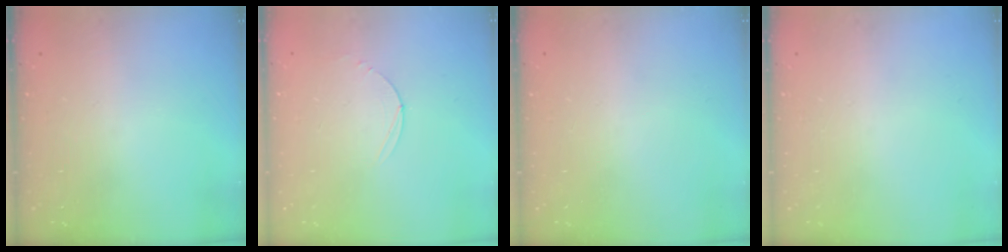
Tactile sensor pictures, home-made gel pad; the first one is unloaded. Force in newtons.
{"total": 2.8, "press": 2.8, "slide": 0.3}
{"total": 0.0}
{"total": 0.0}